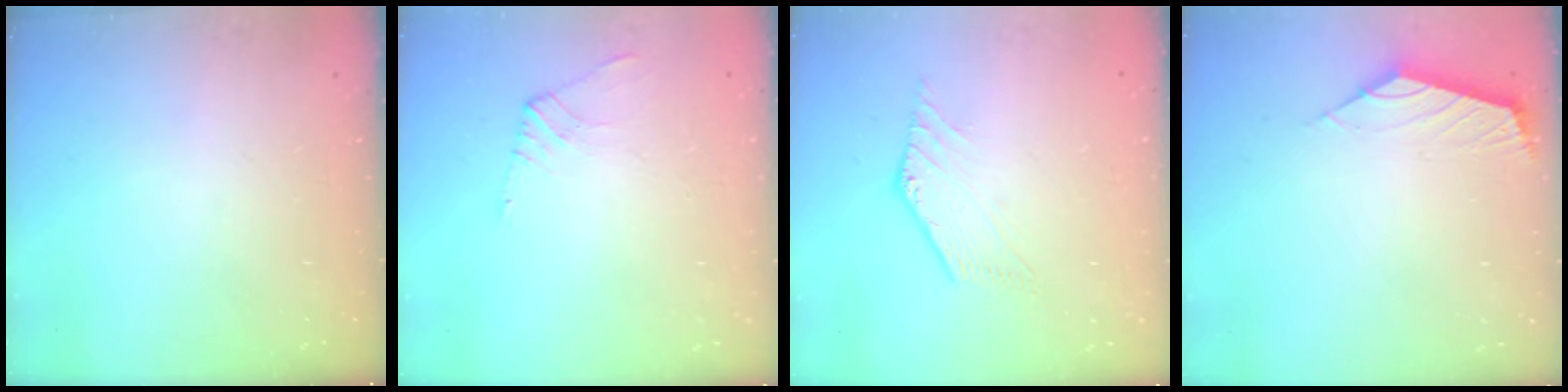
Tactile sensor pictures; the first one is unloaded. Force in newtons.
{"total": 2.9, "press": 2.9, "slide": 0.5}
{"total": 1.5, "press": 1.5, "slide": 0.3}
{"total": 2.5, "press": 2.4, "slide": 0.6}